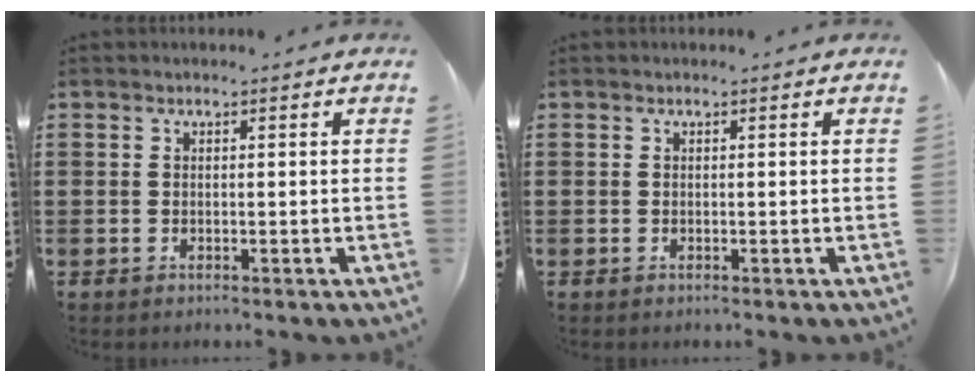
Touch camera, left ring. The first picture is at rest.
{"total": 0.0}